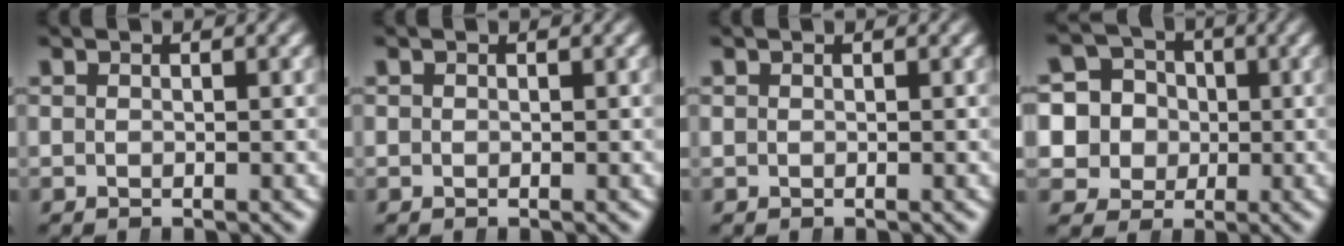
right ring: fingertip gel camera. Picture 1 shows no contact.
{"total": 0.6, "force": [-0.1, 0.6, -0.2], "torque": [-0.001, -0.002, -0.002]}
{"total": 0.0}
{"total": 13.7, "force": [-0.9, 12.9, 4.4], "torque": [-0.139, -0.047, -0.017]}